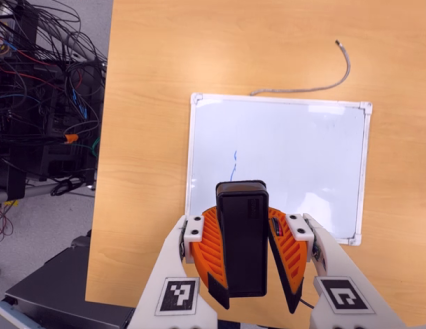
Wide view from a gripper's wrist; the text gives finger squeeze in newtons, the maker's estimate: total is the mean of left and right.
{"total": 11.0, "left": 10.6, "right": 11.4}